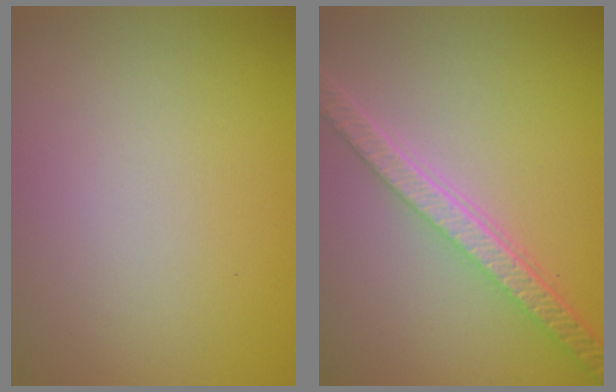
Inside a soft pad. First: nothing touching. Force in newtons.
{"total": 5.6, "press": 4.2, "slide": 3.7}